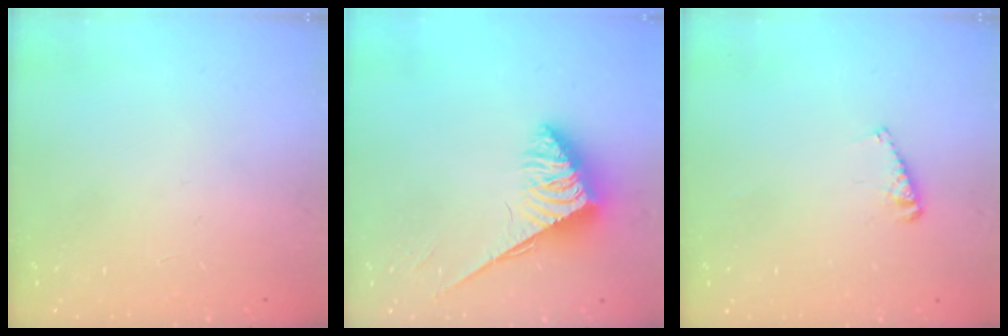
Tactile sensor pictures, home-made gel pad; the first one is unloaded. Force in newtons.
{"total": 3.8, "press": 3.8, "slide": 0.6}
{"total": 3.6, "press": 3.6, "slide": 0.3}